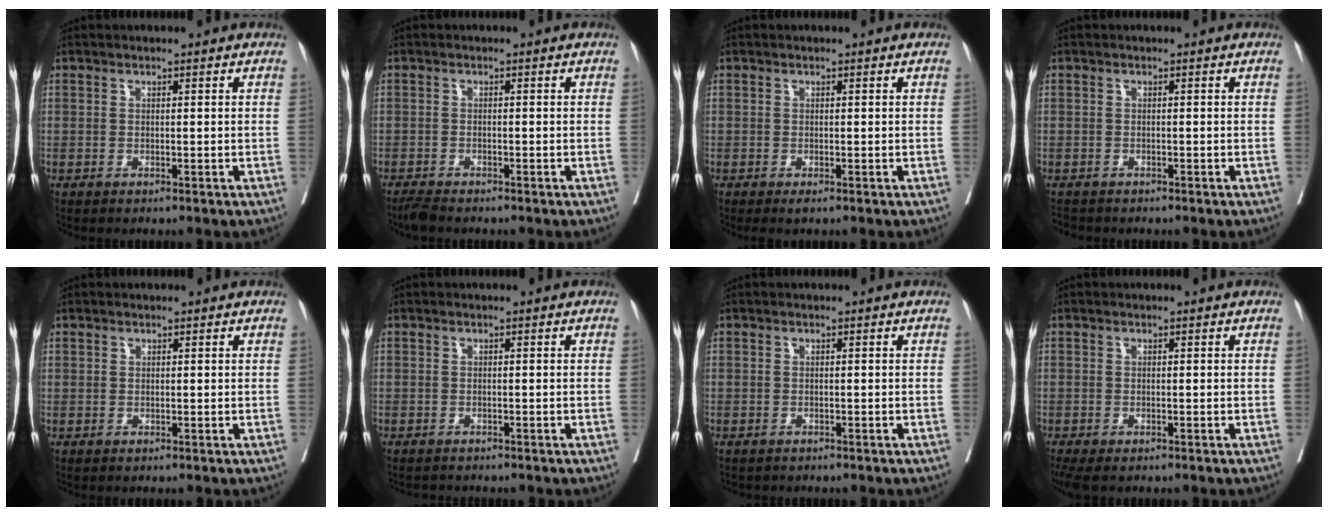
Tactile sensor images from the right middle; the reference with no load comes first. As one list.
[{"total": 1.9, "force": [-1.8, 0.1, 0.6], "torque": [-0.015, -0.007, -0.033]}, {"total": 0.7, "force": [-0.5, 0.0, 0.6], "torque": [-0.010, -0.005, -0.006]}, {"total": 2.0, "force": [-1.9, 0.7, 0.2], "torque": [-0.011, -0.008, -0.031]}, {"total": 0.8, "force": [0.4, 0.6, 0.0], "torque": [0.008, 0.002, 0.006]}, {"total": 1.5, "force": [-1.5, 0.4, 0.1], "torque": [-0.013, -0.007, -0.023]}, {"total": 1.1, "force": [-0.9, 0.5, 0.1], "torque": [-0.018, -0.003, -0.016]}, {"total": 3.7, "force": [-2.8, 1.2, 2.1], "torque": [-0.034, -0.014, -0.045]}]